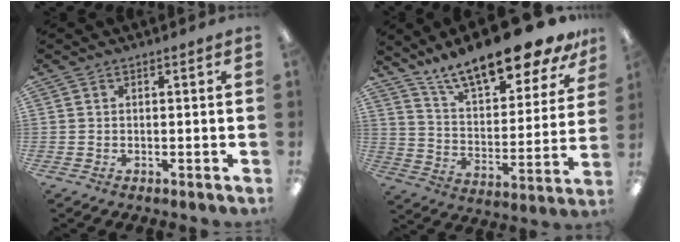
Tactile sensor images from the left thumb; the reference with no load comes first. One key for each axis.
{"total": 19.4, "fx": 16.0, "fy": 5.2, "fz": 9.7, "tx": -0.165, "ty": -0.111, "tz": 0.276}